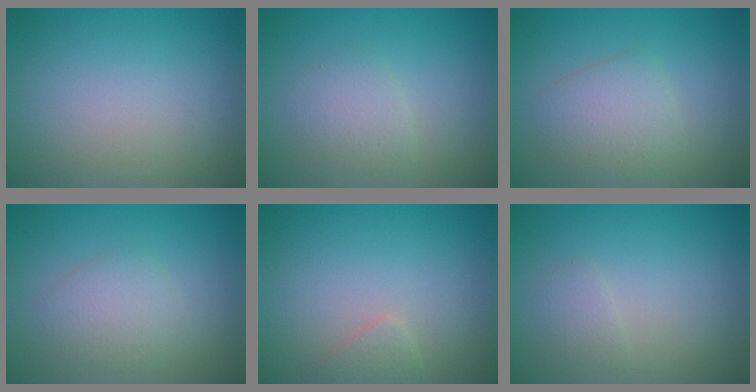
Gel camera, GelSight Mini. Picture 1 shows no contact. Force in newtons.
{"total": 1.9, "press": 1.9, "slide": 0.1}
{"total": 3.0, "press": 3.0, "slide": 0.0}
{"total": 2.4, "press": 2.4, "slide": 0.1}
{"total": 1.2, "press": 1.1, "slide": 0.1}
{"total": 1.1, "press": 1.1, "slide": 0.1}